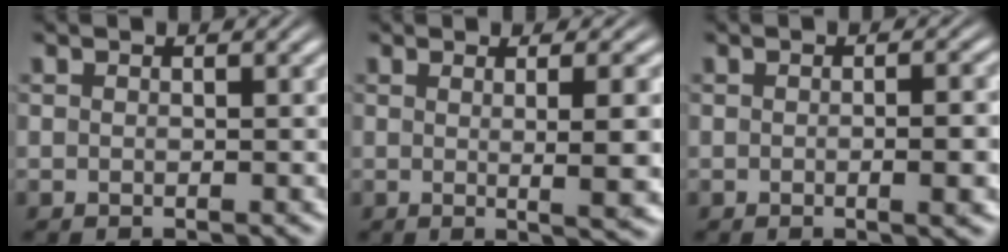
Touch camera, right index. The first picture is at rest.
{"total": 4.4, "force": [0.1, -0.2, 4.4], "torque": [-0.058, -0.002, 0.001]}
{"total": 1.9, "force": [-0.5, 0.1, 1.8], "torque": [-0.028, 0.004, -0.012]}